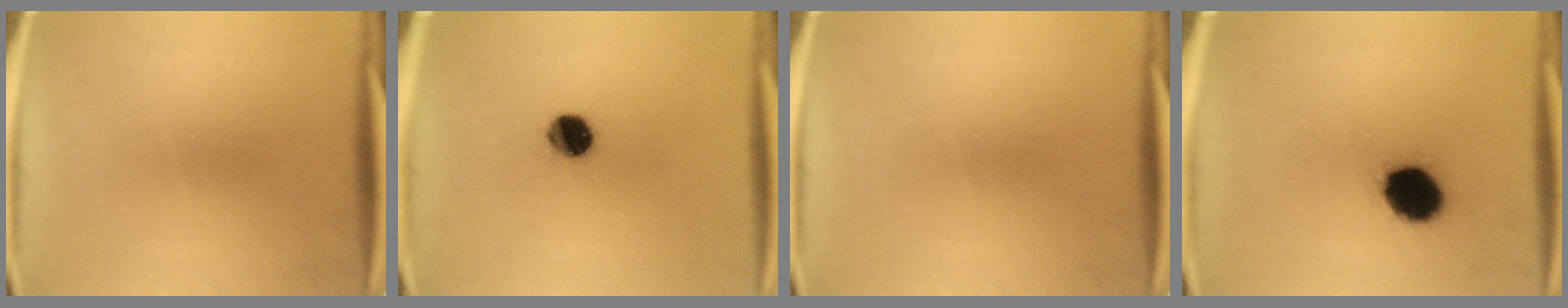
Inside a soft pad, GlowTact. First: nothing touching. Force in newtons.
{"total": 7.6}
{"total": 0.0}
{"total": 12.3}